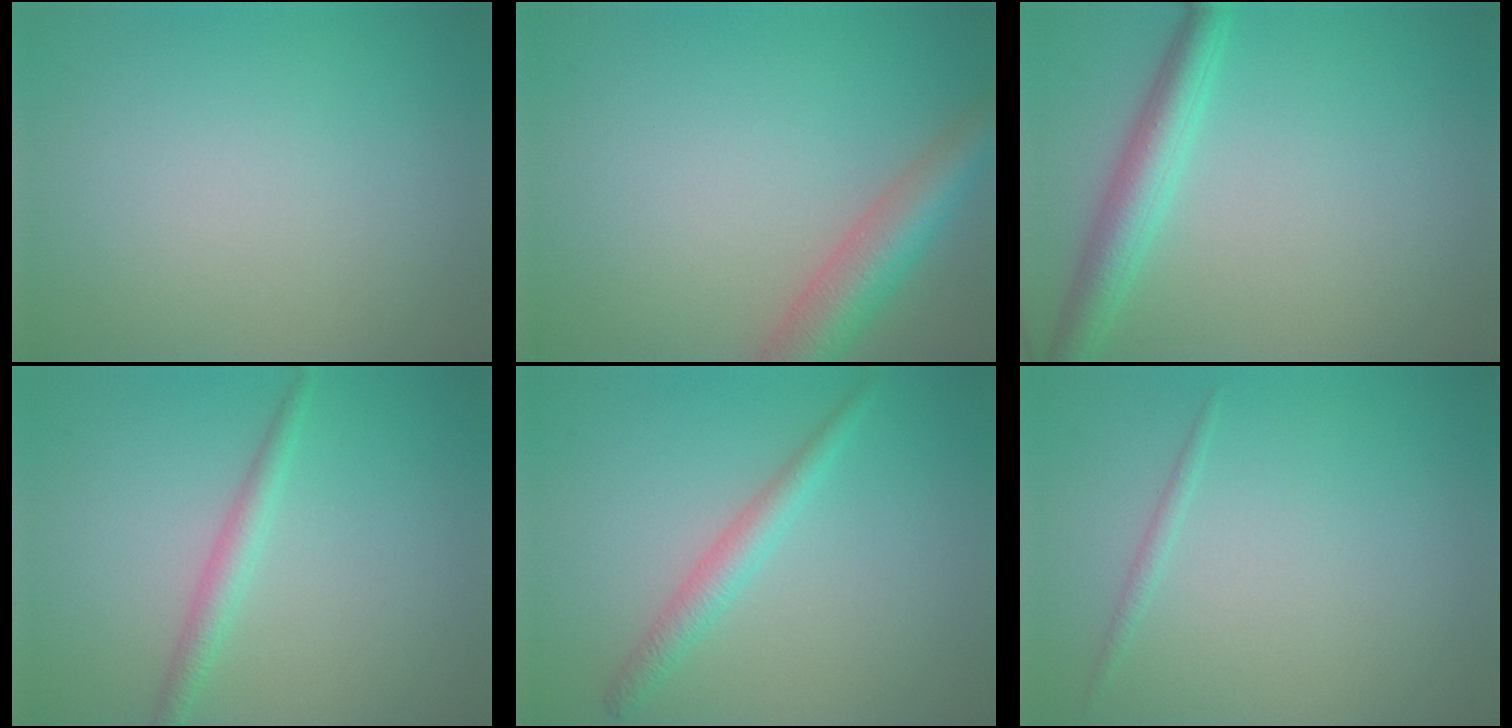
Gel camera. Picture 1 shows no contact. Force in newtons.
{"total": 4.9, "press": 4.9, "slide": 0.2}
{"total": 3.7, "press": 3.7, "slide": 0.2}
{"total": 1.9, "press": 1.9, "slide": 0.1}
{"total": 2.2, "press": 2.2, "slide": 0.0}
{"total": 0.7, "press": 0.7, "slide": 0.0}